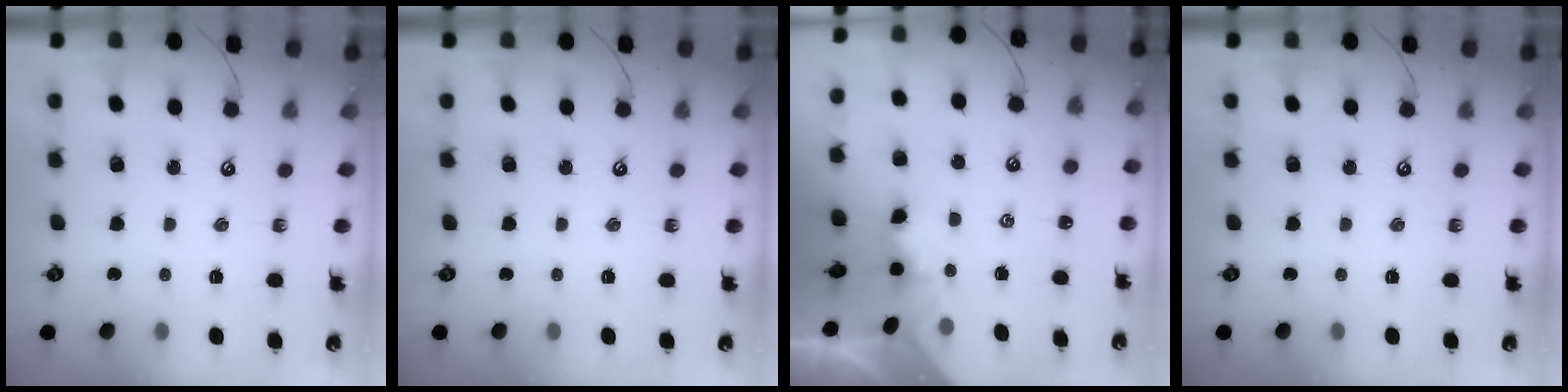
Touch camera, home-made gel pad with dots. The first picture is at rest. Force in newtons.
{"total": 0.0}
{"total": 1.2, "press": 1.1, "slide": 0.5}
{"total": 0.0}